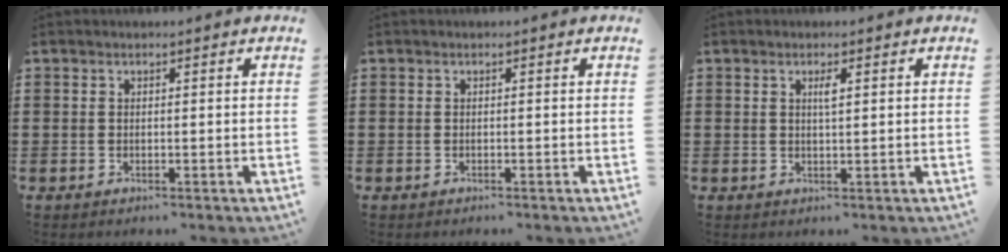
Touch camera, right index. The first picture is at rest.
{"total": 0.0}
{"total": 1.5, "force": [0.5, 0.2, 1.4], "torque": [-0.026, 0.003, 0.007]}